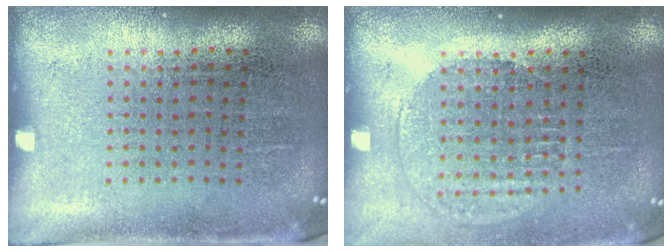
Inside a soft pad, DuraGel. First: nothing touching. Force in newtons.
{"total": 1.4, "press": 1.1, "slide": 0.7}